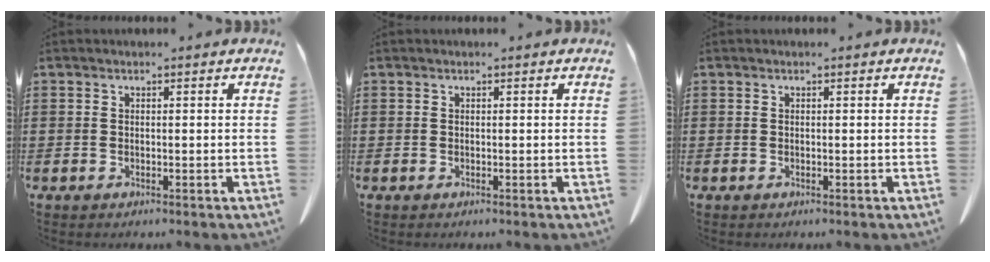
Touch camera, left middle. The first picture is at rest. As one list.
[{"total": 0.0}, {"total": 0.0}]